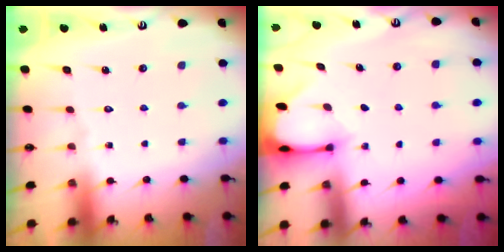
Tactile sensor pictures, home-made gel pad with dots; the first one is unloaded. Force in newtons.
{"total": 2.7, "press": 2.7, "slide": 0.3}